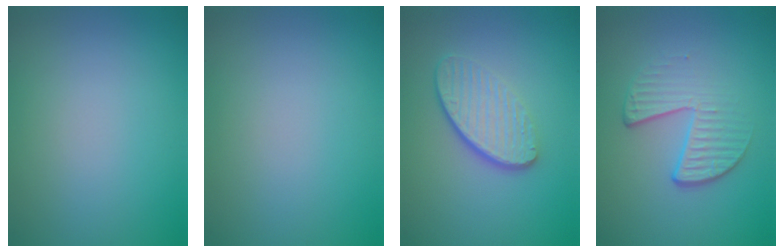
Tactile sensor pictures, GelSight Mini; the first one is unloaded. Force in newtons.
{"total": 0.0}
{"total": 4.3, "press": 3.1, "slide": 3.0}
{"total": 4.1, "press": 2.6, "slide": 3.2}